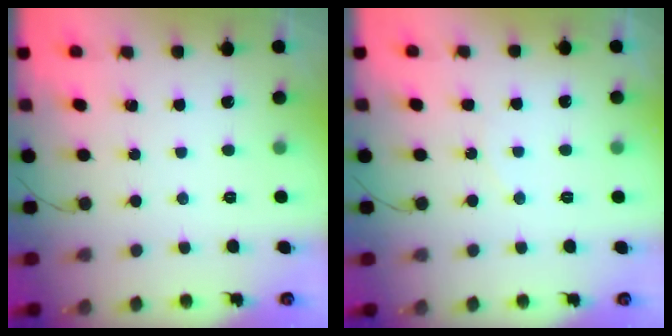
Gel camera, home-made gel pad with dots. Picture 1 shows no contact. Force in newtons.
{"total": 4.9, "press": 4.8, "slide": 0.4}